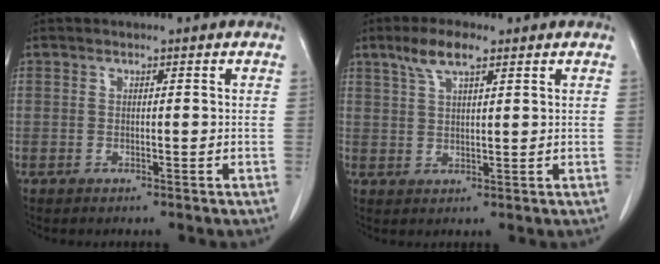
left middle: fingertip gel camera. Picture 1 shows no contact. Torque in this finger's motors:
{"motor_torque": [0.49, -0.30, 0.07, 0.03]}